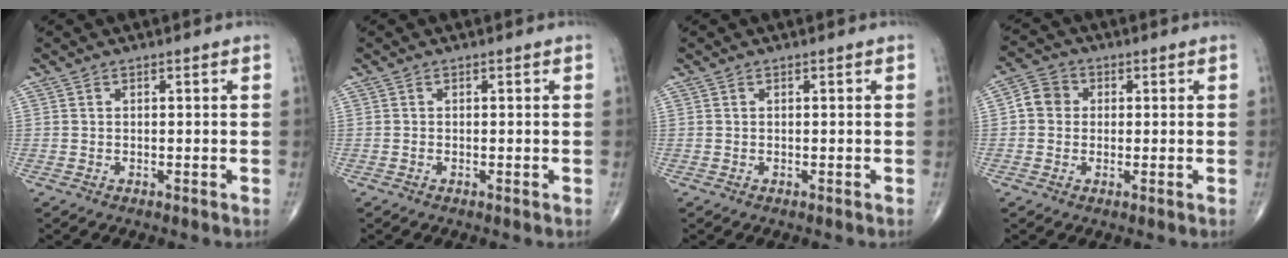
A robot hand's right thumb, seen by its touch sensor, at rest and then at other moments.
{"total": 0.0}
{"total": 0.0}
{"total": 4.9, "force": [0.4, 4.5, 2.0], "torque": [-0.020, 0.012, -0.005]}